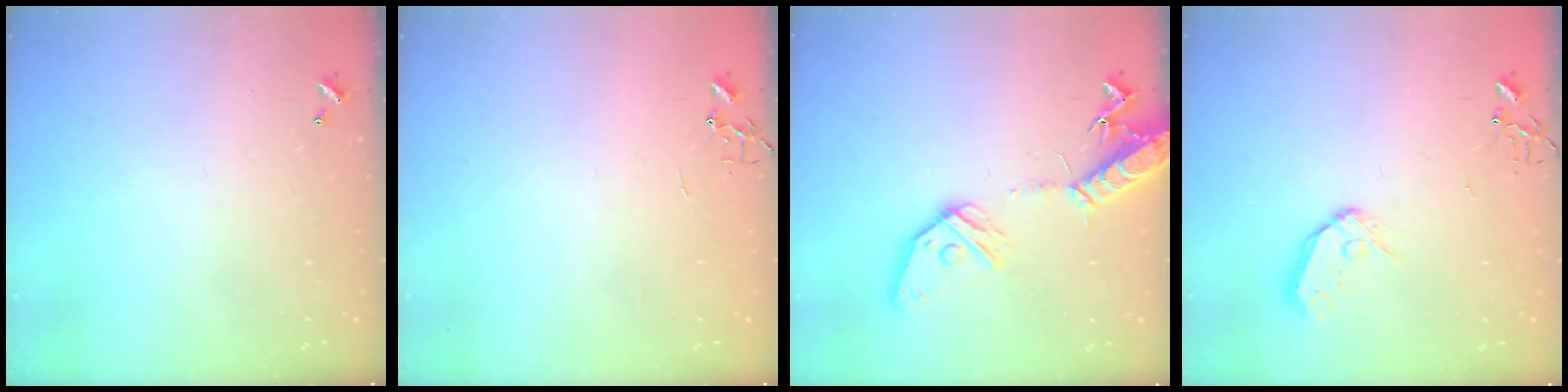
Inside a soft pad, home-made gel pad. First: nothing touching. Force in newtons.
{"total": 0.0}
{"total": 16.6, "press": 16.2, "slide": 3.2}
{"total": 9.2, "press": 9.1, "slide": 0.9}